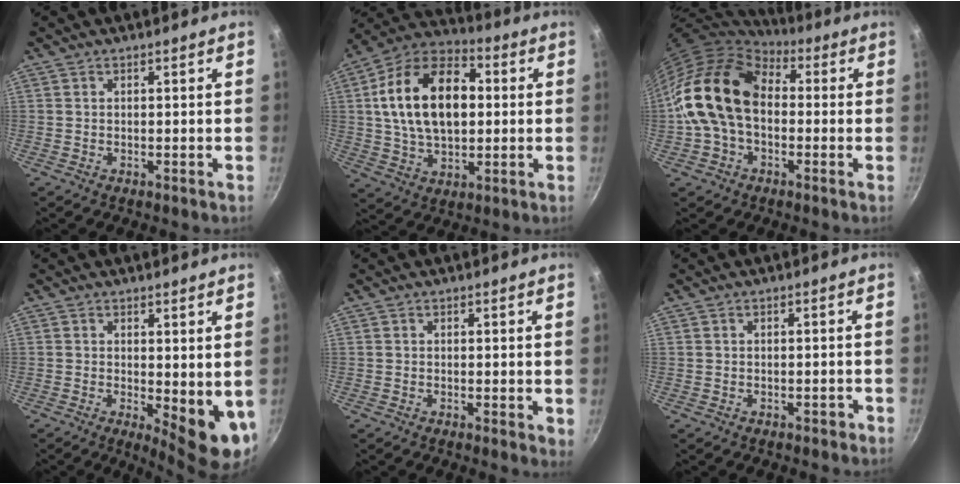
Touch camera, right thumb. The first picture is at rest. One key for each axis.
{"total": 20.3, "fx": 2.5, "fy": 12.7, "fz": 15.6, "tx": -0.245, "ty": 0.022, "tz": 0.033}
{"total": 16.4, "fx": 0.4, "fy": 11.5, "fz": 11.8, "tx": -0.187, "ty": 0.034, "tz": -0.006}
{"total": 8.5, "fx": 0.4, "fy": 3.3, "fz": 7.8, "tx": -0.084, "ty": -0.016, "tz": 0.014}
{"total": 1.5, "fx": 0.4, "fy": 0.7, "fz": 1.3, "tx": -0.015, "ty": -0.003, "tz": 0.004}
{"total": 0.8, "fx": -0.4, "fy": 0.6, "fz": 0.3, "tx": 0.005, "ty": 0.011, "tz": -0.001}